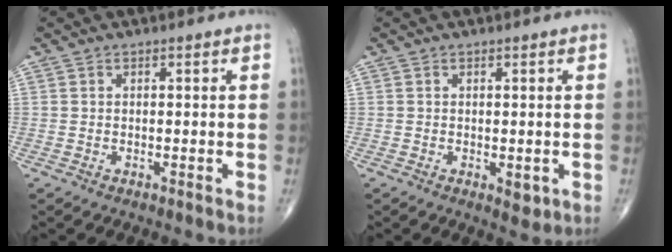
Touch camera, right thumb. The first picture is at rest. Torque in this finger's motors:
{"motor_torque": [0.66, 0.49, 0.27, -0.51, 0.11]}